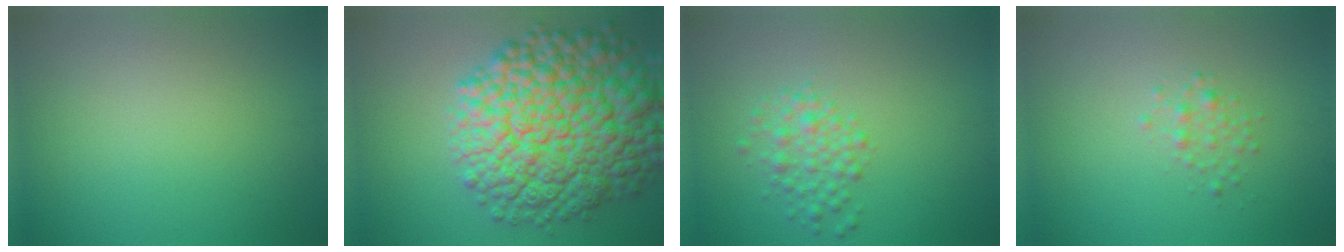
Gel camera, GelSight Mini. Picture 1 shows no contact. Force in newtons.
{"total": 14.4, "press": 14.3, "slide": 0.5}
{"total": 3.2, "press": 3.2, "slide": 0.0}
{"total": 1.3, "press": 1.3, "slide": 0.0}